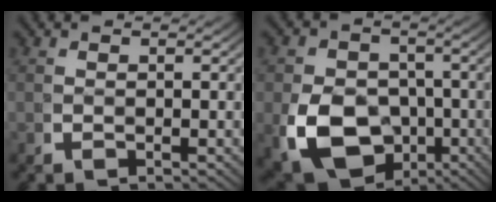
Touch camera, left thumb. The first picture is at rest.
{"total": 11.2, "force": [-3.8, 8.9, 5.6], "torque": [-0.126, -0.058, -0.039]}